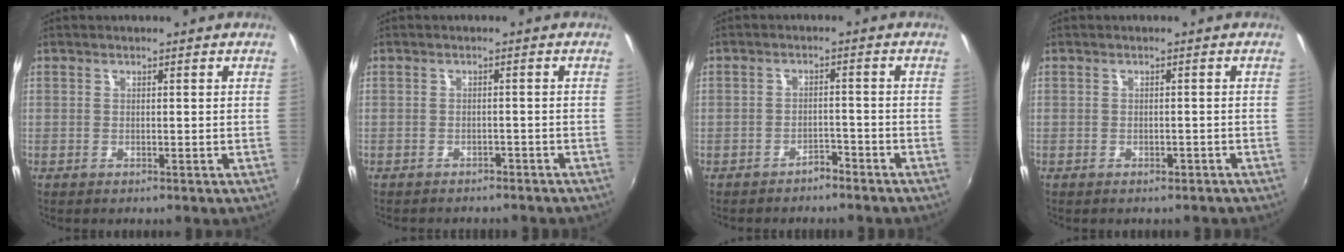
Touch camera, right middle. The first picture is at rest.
{"total": 4.2, "force": [-3.7, 1.5, 1.1], "torque": [-0.026, -0.009, -0.049]}
{"total": 3.1, "force": [-2.6, 1.6, 0.2], "torque": [-0.010, 0.015, -0.030]}
{"total": 1.9, "force": [-1.6, 1.0, 0.5], "torque": [-0.011, -0.005, -0.017]}